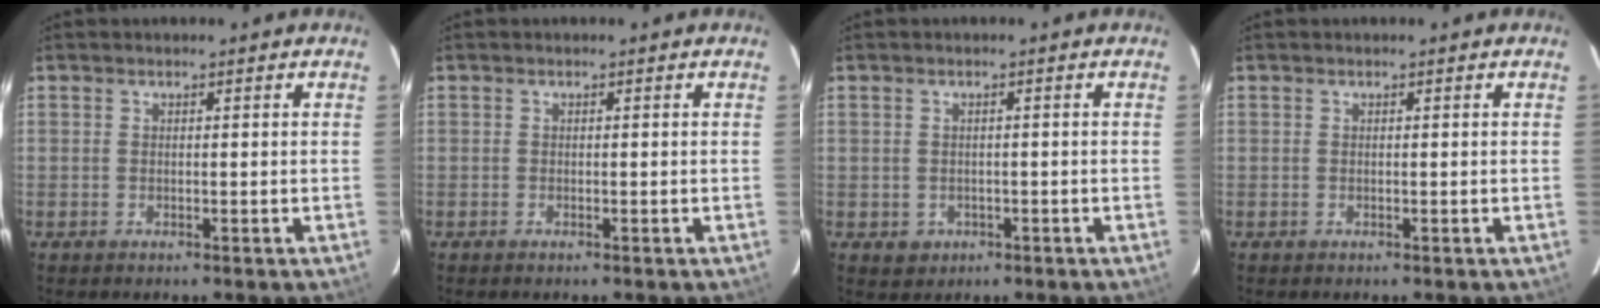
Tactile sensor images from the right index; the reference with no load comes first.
{"total": 0.0}
{"total": 2.6, "force": [-0.8, 2.3, 0.7], "torque": [-0.018, 0.001, -0.001]}
{"total": 0.0}